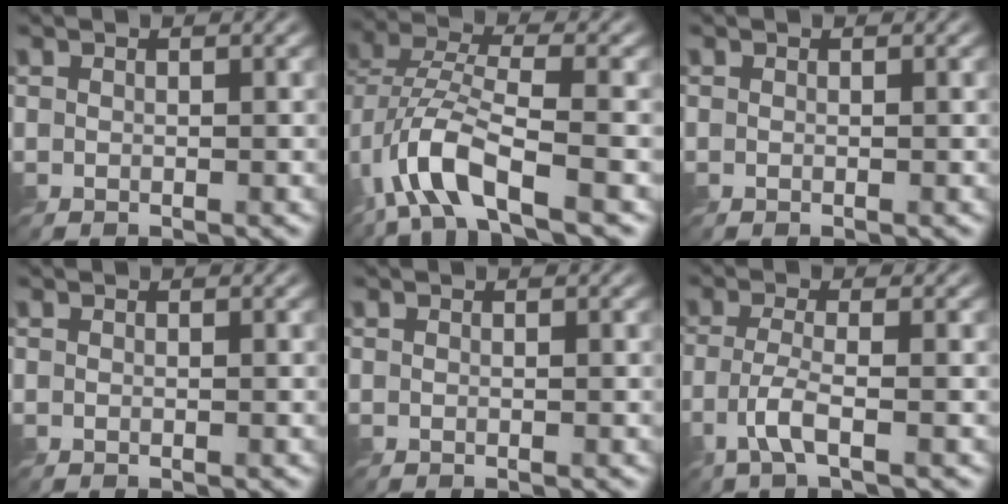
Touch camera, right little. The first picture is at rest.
{"total": 6.6, "force": [-3.2, 2.3, 5.3], "torque": [-0.108, 0.001, -0.069]}
{"total": 0.0}
{"total": 0.0}
{"total": 0.0}
{"total": 3.1, "force": [-1.5, 0.5, 2.6], "torque": [-0.060, 0.001, -0.041]}